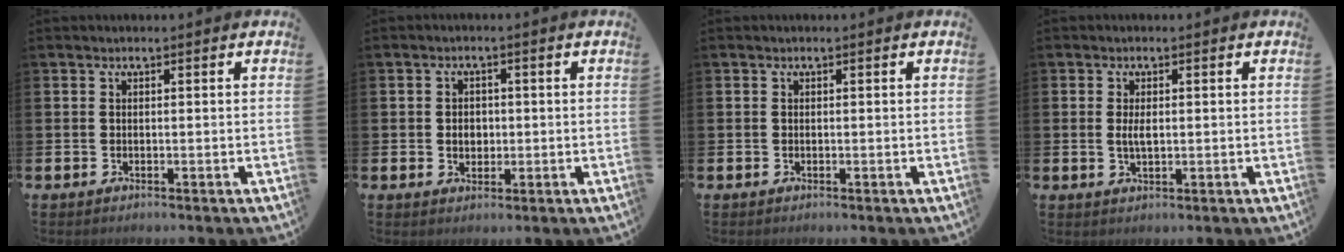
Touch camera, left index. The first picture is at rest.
{"total": 2.3, "force": [0.0, 2.0, 1.1], "torque": [-0.003, 0.000, -0.009]}
{"total": 0.0}
{"total": 2.2, "force": [0.2, 0.9, 2.0], "torque": [-0.032, 0.001, 0.000]}